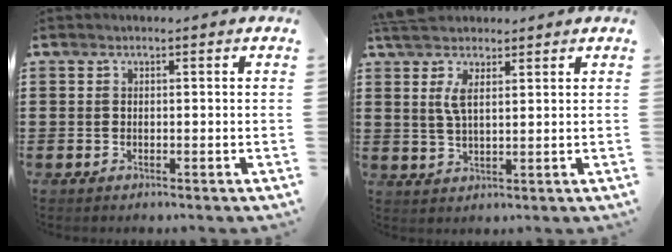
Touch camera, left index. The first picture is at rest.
{"total": 5.7, "force": [3.1, 2.0, 4.3], "torque": [-0.100, 0.001, 0.052]}